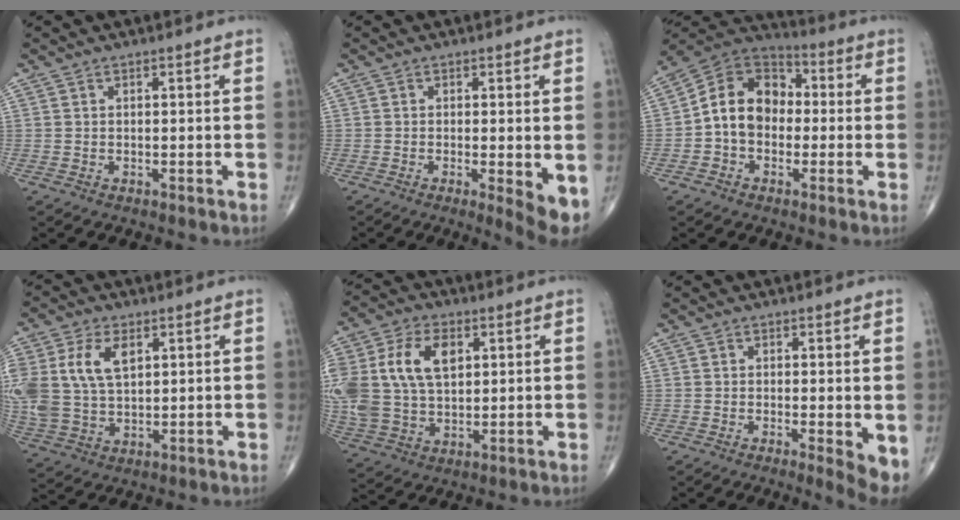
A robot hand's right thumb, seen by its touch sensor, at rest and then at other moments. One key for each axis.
{"total": 5.8, "fx": -1.2, "fy": 1.3, "fz": 5.5, "tx": -0.085, "ty": -0.018, "tz": -0.021}
{"total": 12.5, "fx": -1.0, "fy": 9.8, "fz": 7.8, "tx": -0.108, "ty": 0.041, "tz": -0.031}
{"total": 14.6, "fx": 4.0, "fy": 9.2, "fz": 10.7, "tx": -0.238, "ty": -0.001, "tz": 0.084}
{"total": 18.8, "fx": 4.3, "fy": 12.3, "fz": 13.5, "tx": -0.297, "ty": 0.004, "tz": 0.084}
{"total": 4.9, "fx": -0.7, "fy": 1.2, "fz": 4.7, "tx": -0.071, "ty": -0.015, "tz": -0.014}